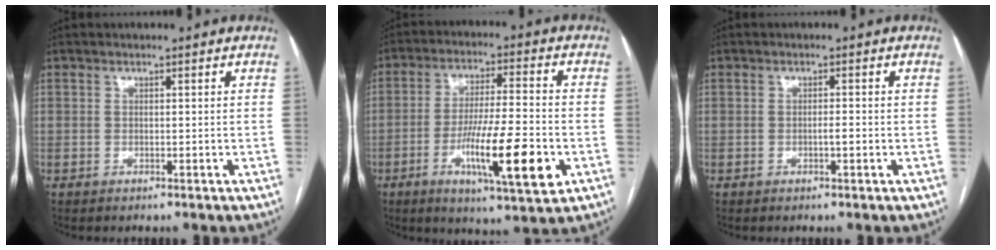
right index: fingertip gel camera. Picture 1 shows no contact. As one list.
[{"total": 14.4, "force": [-4.9, 1.5, 13.5], "torque": [-0.236, -0.016, -0.079]}, {"total": 1.5, "force": [-0.5, 0.1, 1.4], "torque": [-0.027, 0.001, -0.008]}]